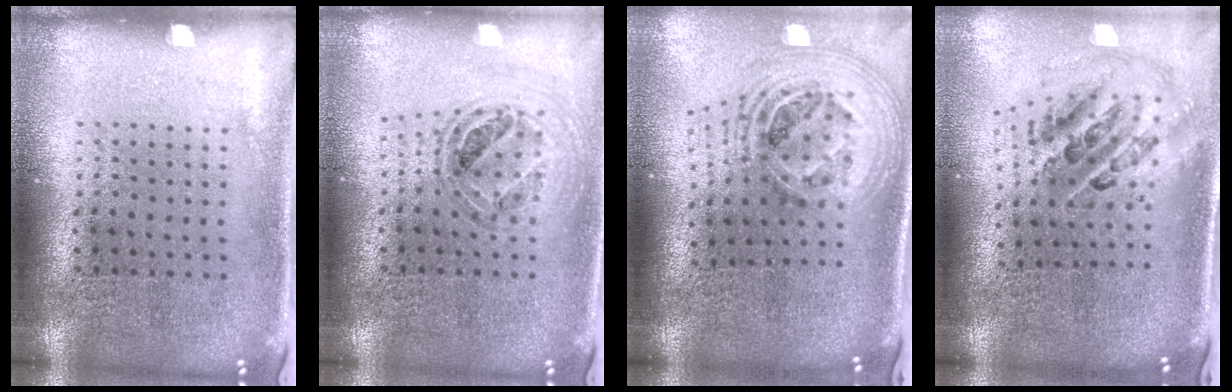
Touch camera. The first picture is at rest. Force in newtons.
{"total": 0.8, "press": 0.8, "slide": 0.0}
{"total": 2.7, "press": 2.0, "slide": 1.9}
{"total": 1.6, "press": 1.3, "slide": 0.9}